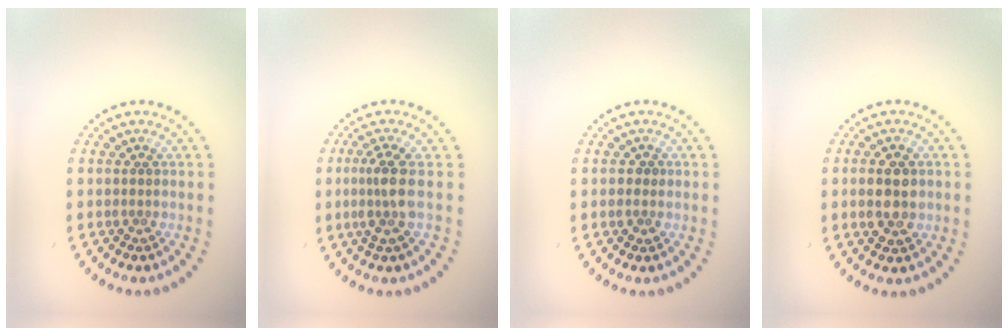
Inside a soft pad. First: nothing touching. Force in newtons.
{"total": 2.7, "press": 2.1, "slide": 1.7}
{"total": 1.2, "press": 1.2, "slide": 0.1}
{"total": 3.8, "press": 3.8, "slide": 0.2}